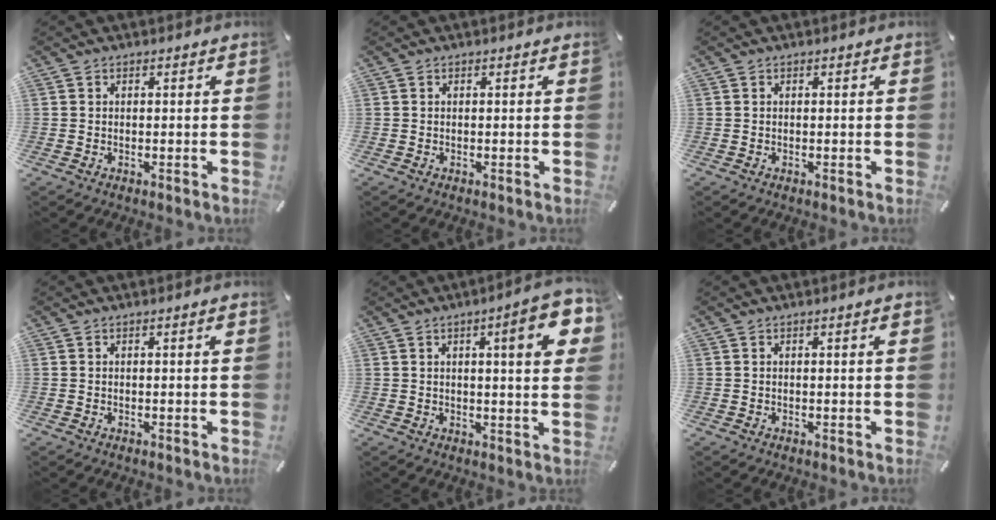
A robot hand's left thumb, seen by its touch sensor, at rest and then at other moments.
{"total": 0.0}
{"total": 0.0}
{"total": 1.3, "force": [0.2, 0.1, 1.2], "torque": [-0.022, 0.001, 0.002]}
{"total": 14.7, "force": [5.5, 3.3, 13.2], "torque": [-0.177, -0.022, 0.075]}
{"total": 1.4, "force": [0.3, 0.1, 1.3], "torque": [-0.024, 0.001, 0.004]}